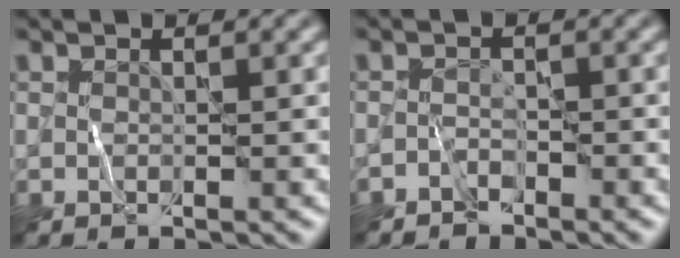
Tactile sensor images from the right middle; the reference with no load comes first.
{"total": 1.4, "force": [-1.3, 0.6, 0.1], "torque": [0.001, 0.009, -0.027]}